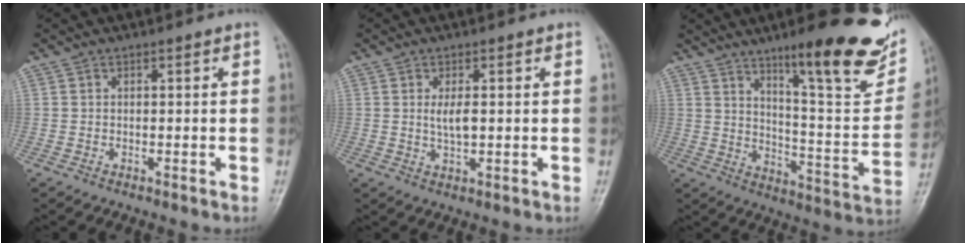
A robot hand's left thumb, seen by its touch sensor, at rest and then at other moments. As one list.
[{"total": 3.6, "force": [0.6, 1.5, 3.2], "torque": [-0.060, -0.008, 0.013]}, {"total": 23.2, "force": [14.2, 5.0, 17.6], "torque": [-0.205, -0.063, 0.215]}]